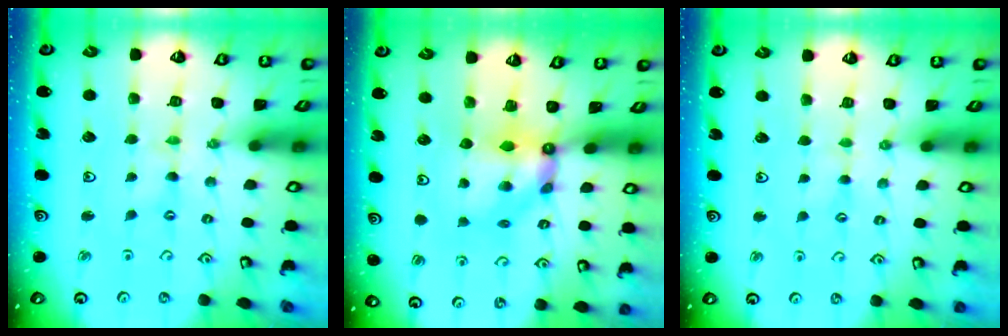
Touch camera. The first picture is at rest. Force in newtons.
{"total": 7.1, "press": 7.1, "slide": 0.5}
{"total": 1.4, "press": 1.3, "slide": 0.3}